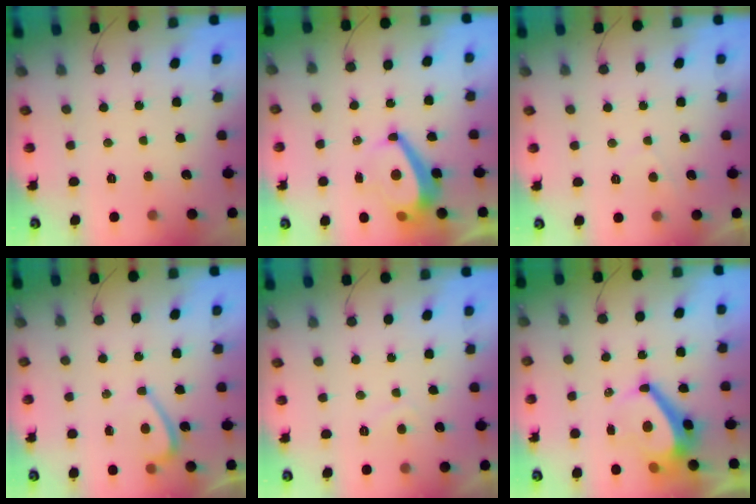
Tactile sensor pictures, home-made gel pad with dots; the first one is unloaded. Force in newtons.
{"total": 7.8, "press": 7.7, "slide": 1.1}
{"total": 0.8, "press": 0.6, "slide": 0.6}
{"total": 4.3, "press": 3.7, "slide": 2.2}
{"total": 1.1, "press": 0.9, "slide": 0.6}
{"total": 9.2, "press": 9.2, "slide": 1.0}